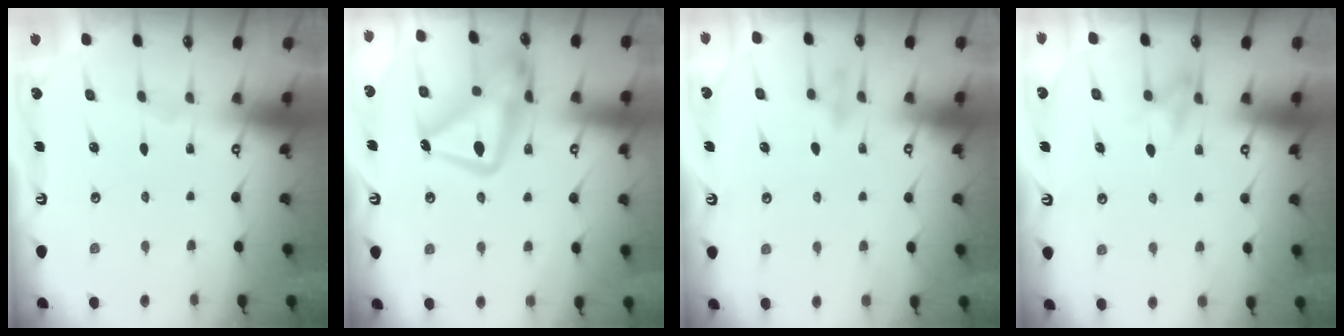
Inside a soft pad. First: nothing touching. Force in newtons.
{"total": 18.9, "press": 18.8, "slide": 1.8}
{"total": 8.9, "press": 8.8, "slide": 1.4}
{"total": 8.1, "press": 8.1, "slide": 1.0}